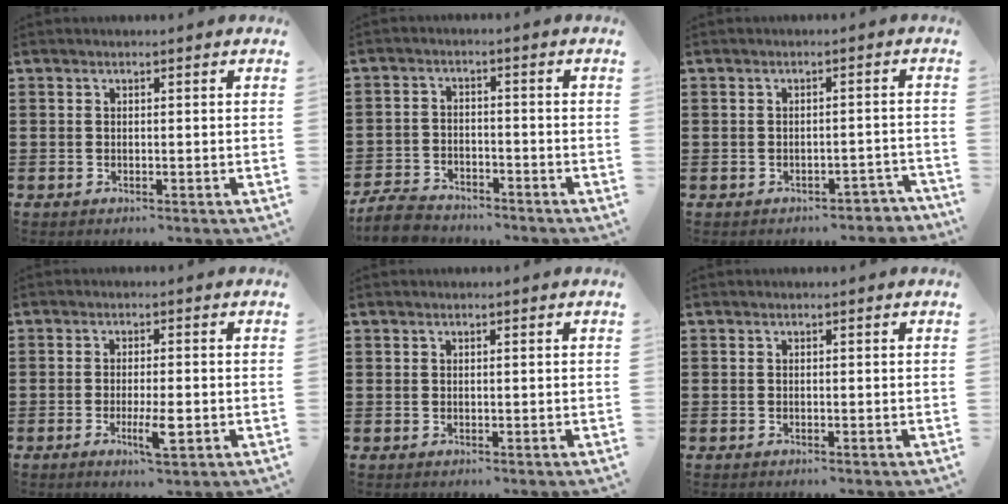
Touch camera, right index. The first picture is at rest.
{"total": 5.1, "force": [-4.9, 1.1, 1.2], "torque": [-0.039, 0.001, -0.102]}
{"total": 2.1, "force": [-2.0, 0.6, 0.1], "torque": [-0.009, 0.002, -0.043]}
{"total": 4.7, "force": [-1.6, 1.0, 4.3], "torque": [-0.083, -0.008, -0.029]}
{"total": 0.0}
{"total": 0.0}